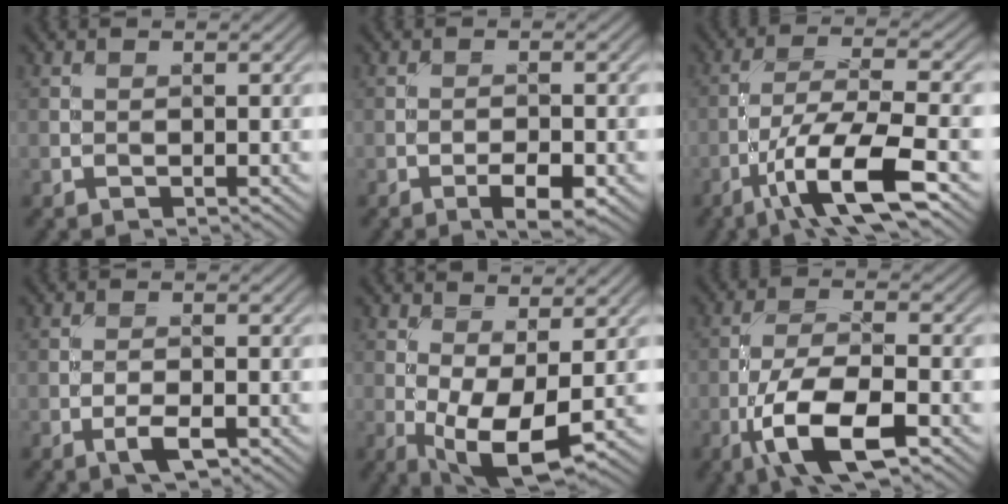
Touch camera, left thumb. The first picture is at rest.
{"total": 3.5, "force": [-1.9, 1.1, 2.8], "torque": [-0.046, 0.001, -0.031]}
{"total": 10.6, "force": [-5.3, 2.4, 8.8], "torque": [-0.160, 0.000, -0.104]}
{"total": 2.8, "force": [-1.4, 0.9, 2.2], "torque": [-0.044, 0.001, -0.029]}
{"total": 6.8, "force": [-0.7, 2.5, 6.3], "torque": [-0.128, -0.008, -0.008]}
{"total": 9.8, "force": [-4.6, 3.3, 8.0], "torque": [-0.156, 0.000, -0.096]}